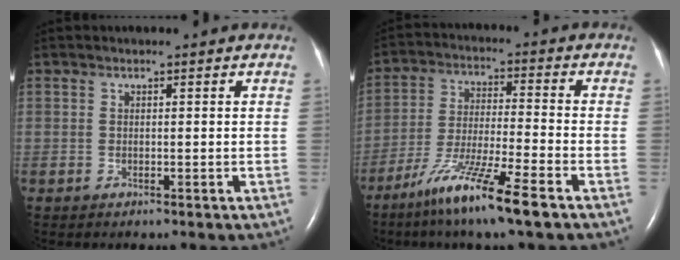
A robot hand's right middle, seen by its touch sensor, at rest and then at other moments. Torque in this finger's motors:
{"motor_torque": [0.44, -0.39, 0.36, 0.16]}